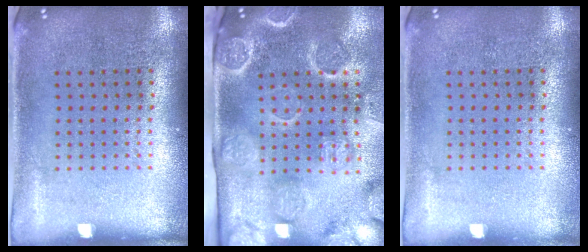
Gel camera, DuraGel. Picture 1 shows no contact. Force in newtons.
{"total": 4.2, "press": 3.4, "slide": 2.5}
{"total": 0.0}